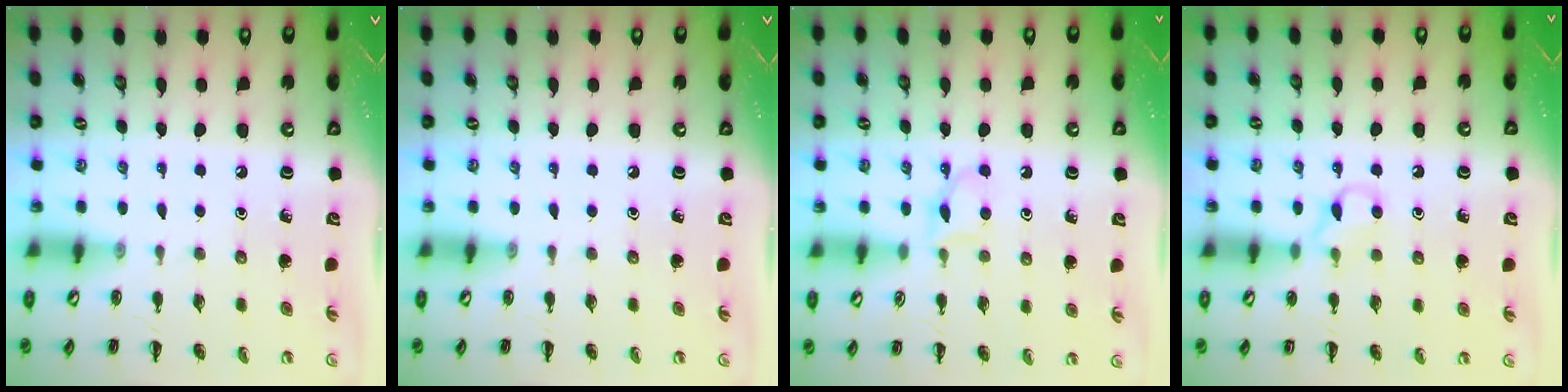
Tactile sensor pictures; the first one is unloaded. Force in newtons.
{"total": 0.0}
{"total": 3.6, "press": 3.4, "slide": 1.3}
{"total": 5.6, "press": 5.3, "slide": 1.9}